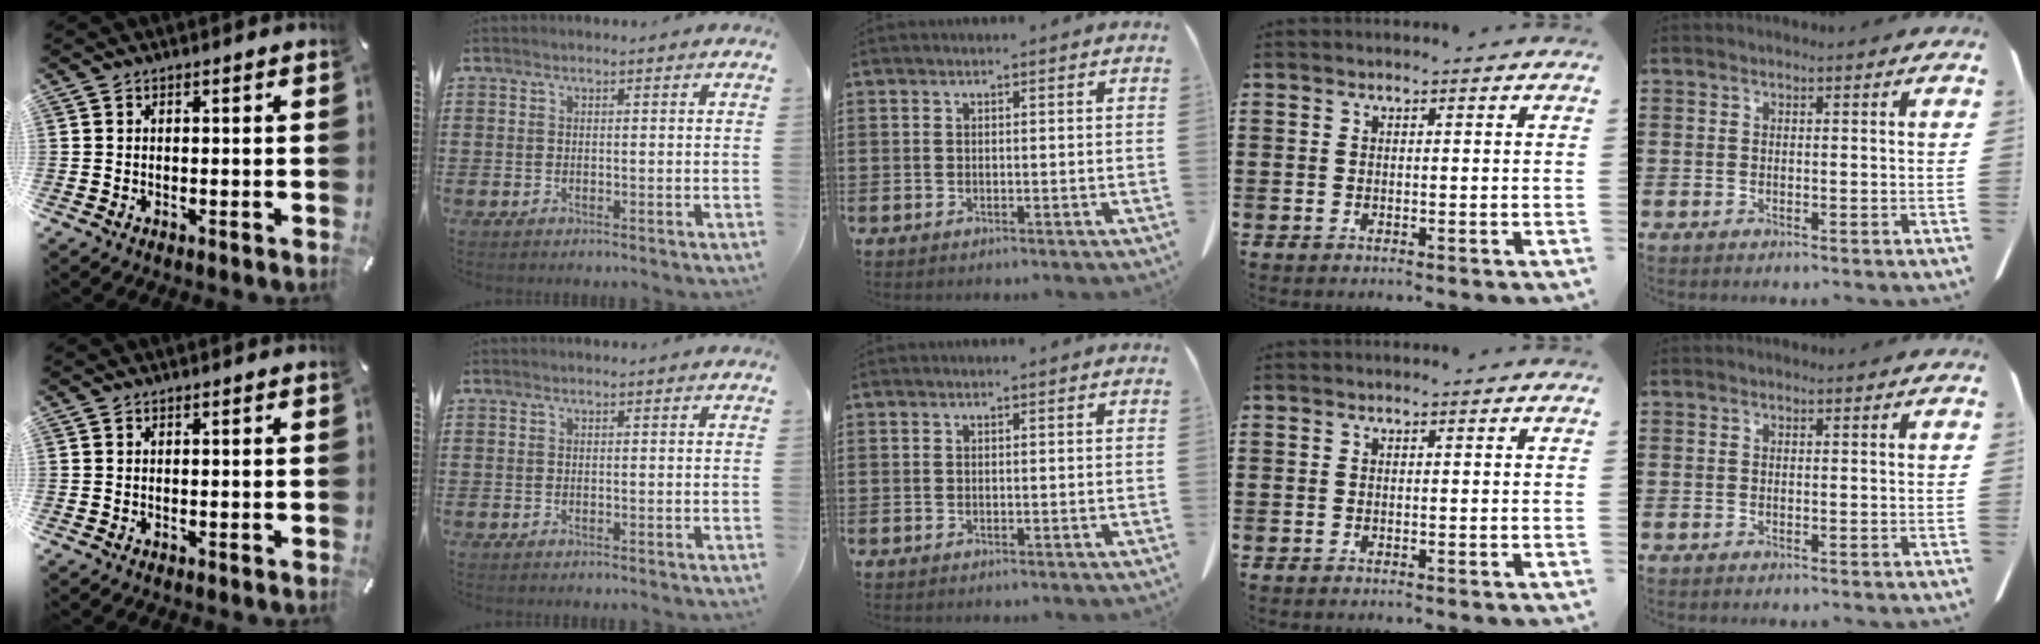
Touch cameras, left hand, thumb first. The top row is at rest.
{}